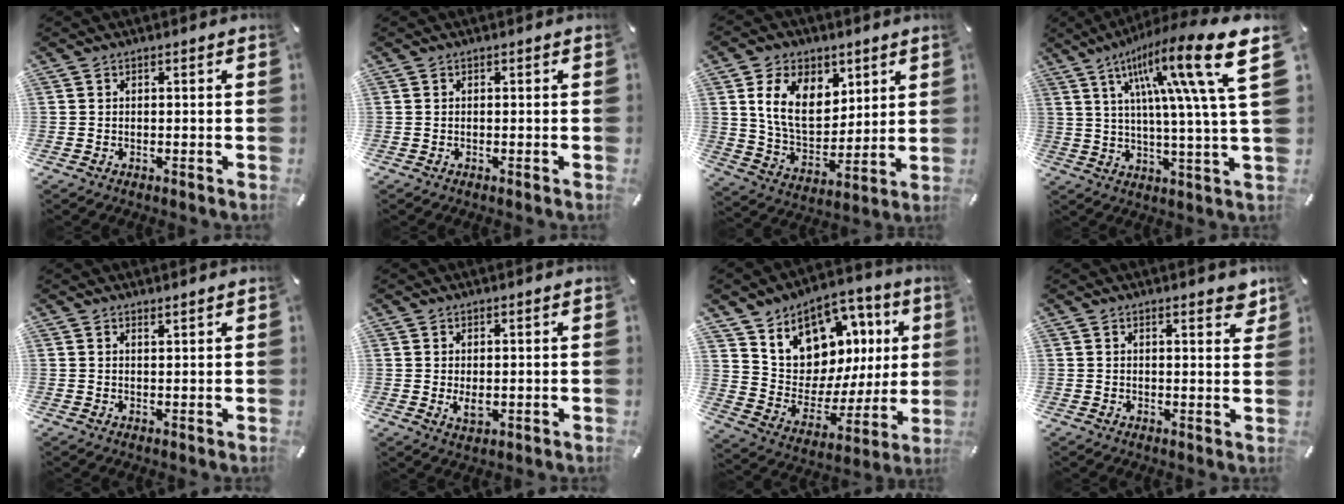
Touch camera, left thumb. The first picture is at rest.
{"total": 0.0}
{"total": 14.1, "force": [5.9, 9.7, 8.4], "torque": [-0.160, -0.016, 0.109]}
{"total": 25.9, "force": [10.2, 3.7, 23.5], "torque": [-0.368, -0.055, 0.149]}
{"total": 1.3, "force": [1.3, -0.2, 0.2], "torque": [-0.004, -0.006, 0.024]}
{"total": 2.9, "force": [0.2, 1.3, 2.6], "torque": [-0.063, -0.005, 0.001]}
{"total": 11.8, "force": [7.4, 8.7, 2.8], "torque": [-0.051, -0.087, 0.134]}
{"total": 3.6, "force": [2.7, 1.1, 2.2], "torque": [-0.024, -0.017, 0.044]}